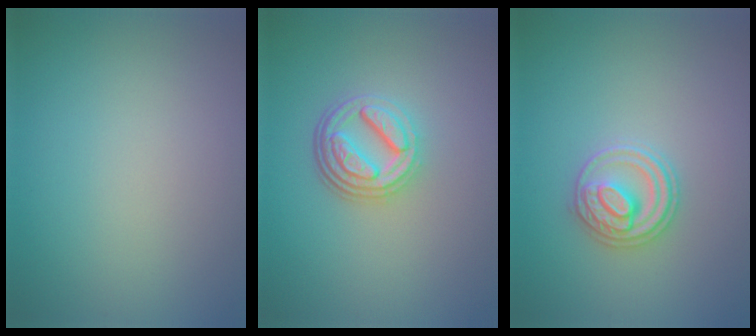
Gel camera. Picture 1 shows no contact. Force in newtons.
{"total": 4.6, "press": 3.4, "slide": 3.0}
{"total": 2.8, "press": 2.7, "slide": 0.6}